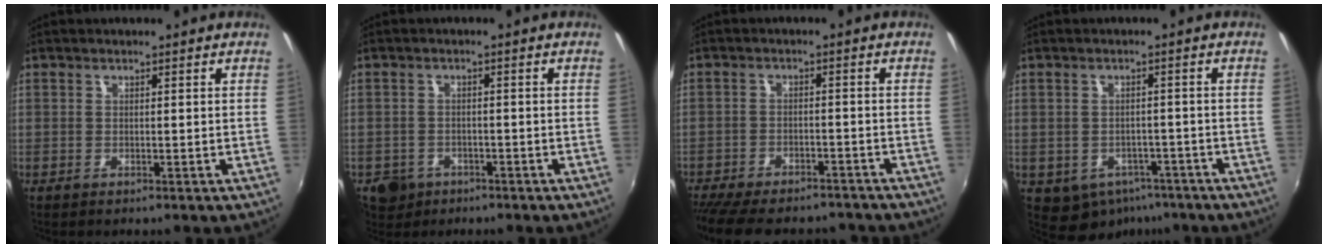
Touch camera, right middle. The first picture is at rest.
{"total": 4.9, "force": [-2.6, 4.0, 1.3], "torque": [-0.039, -0.001, -0.037]}
{"total": 16.7, "force": [-14.0, 5.6, 7.0], "torque": [-0.158, -0.022, -0.199]}
{"total": 7.2, "force": [-4.2, 5.3, 2.5], "torque": [-0.060, -0.006, -0.043]}